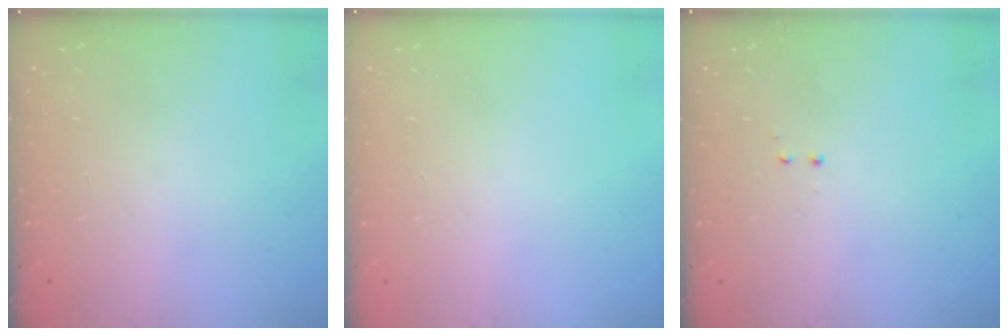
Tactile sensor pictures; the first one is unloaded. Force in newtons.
{"total": 0.0}
{"total": 0.5, "press": 0.5, "slide": 0.3}